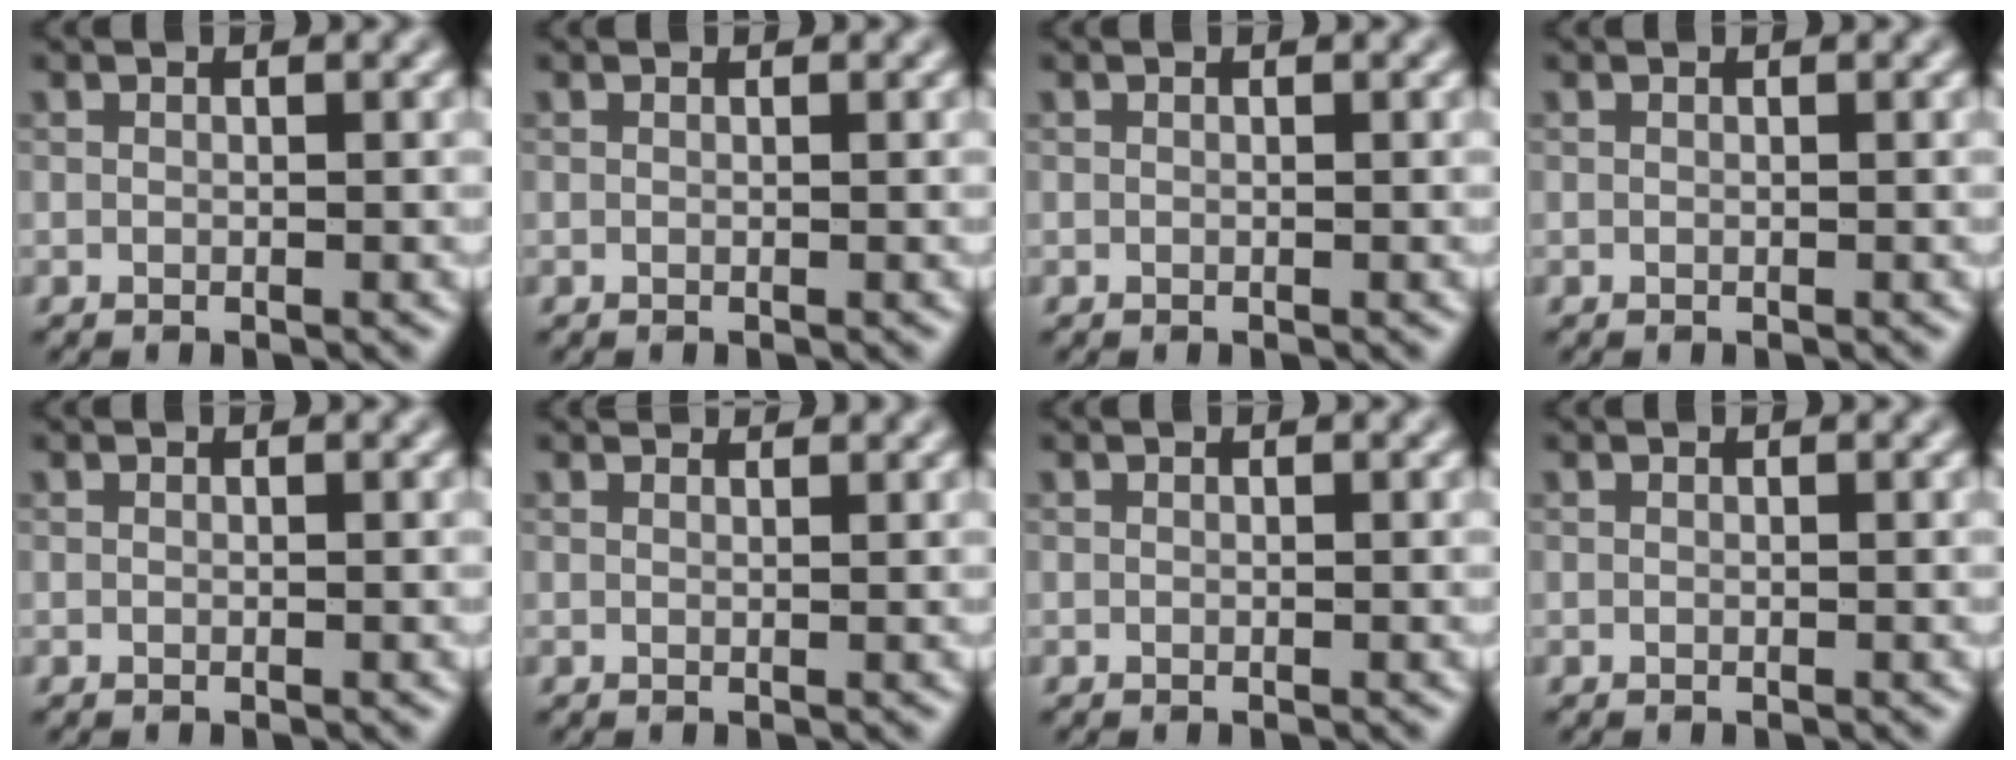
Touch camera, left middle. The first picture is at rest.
{"total": 0.0}
{"total": 0.0}
{"total": 0.0}
{"total": 0.0}
{"total": 1.4, "force": [1.4, 0.3, 0.3], "torque": [-0.012, 0.002, 0.014]}
{"total": 0.0}
{"total": 0.0}